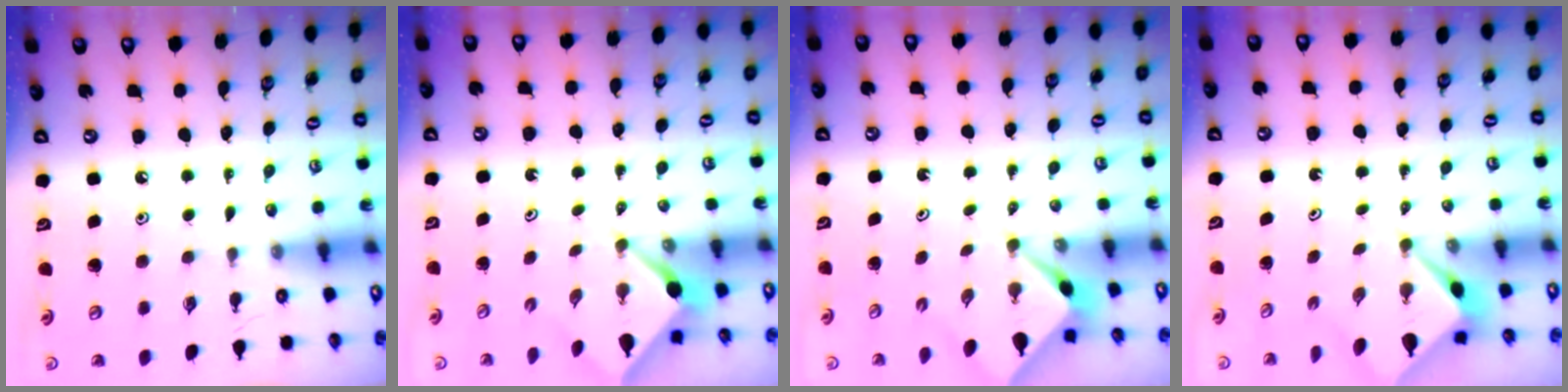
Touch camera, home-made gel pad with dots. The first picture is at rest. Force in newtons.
{"total": 2.5, "press": 2.5, "slide": 0.3}
{"total": 2.3, "press": 2.3, "slide": 0.3}
{"total": 2.7, "press": 2.7, "slide": 0.1}